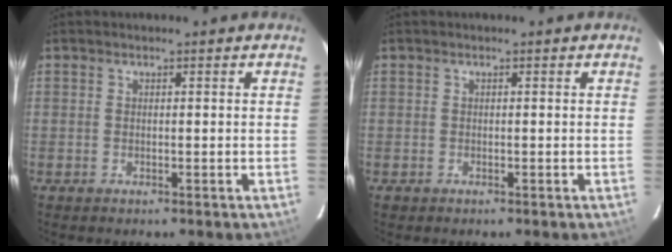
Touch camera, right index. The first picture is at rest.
{"total": 0.6, "force": [-0.3, 0.5, -0.1], "torque": [0.000, 0.002, -0.004]}